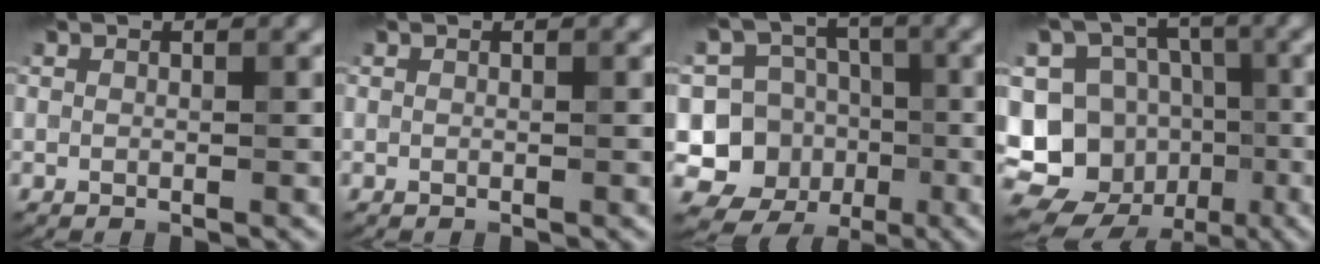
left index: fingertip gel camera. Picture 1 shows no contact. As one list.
[{"total": 0.0}, {"total": 7.8, "force": [-1.5, 7.4, 1.9], "torque": [-0.020, 0.004, -0.047]}, {"total": 16.1, "force": [-4.2, 15.0, 4.2], "torque": [-0.105, 0.010, -0.075]}]